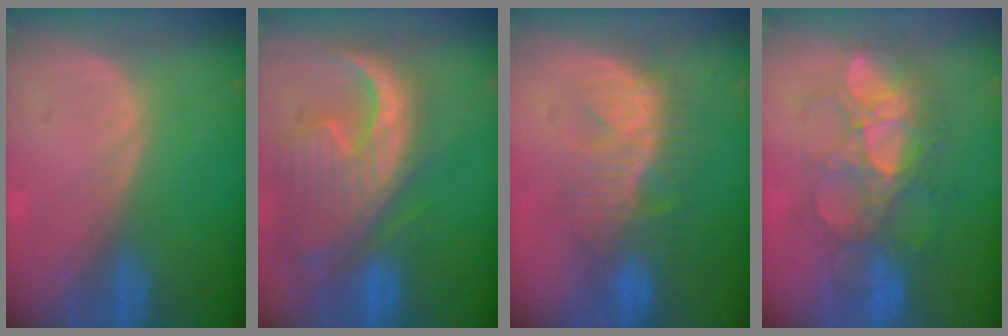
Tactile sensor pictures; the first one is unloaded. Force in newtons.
{"total": 13.4, "press": 11.5, "slide": 6.8}
{"total": 8.1, "press": 8.0, "slide": 1.3}
{"total": 9.1, "press": 8.9, "slide": 1.9}